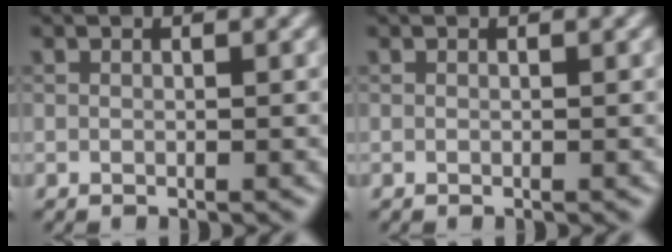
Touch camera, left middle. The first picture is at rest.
{"total": 0.0}